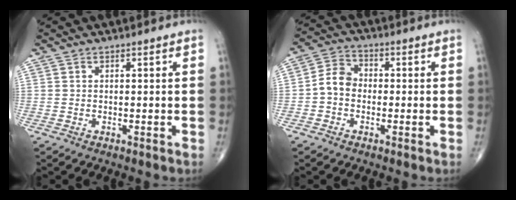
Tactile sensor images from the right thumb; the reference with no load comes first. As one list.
[{"total": 5.5, "force": [-1.1, 4.4, 3.2], "torque": [-0.045, 0.020, -0.034]}]